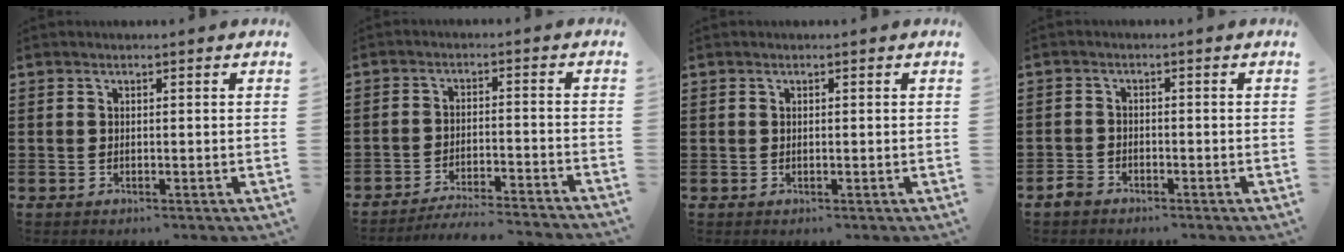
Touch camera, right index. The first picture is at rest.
{"total": 4.3, "force": [-4.2, -0.4, 1.1], "torque": [-0.022, -0.007, -0.083]}
{"total": 0.0}
{"total": 1.9, "force": [-1.6, 1.0, 0.4], "torque": [-0.018, 0.001, -0.034]}